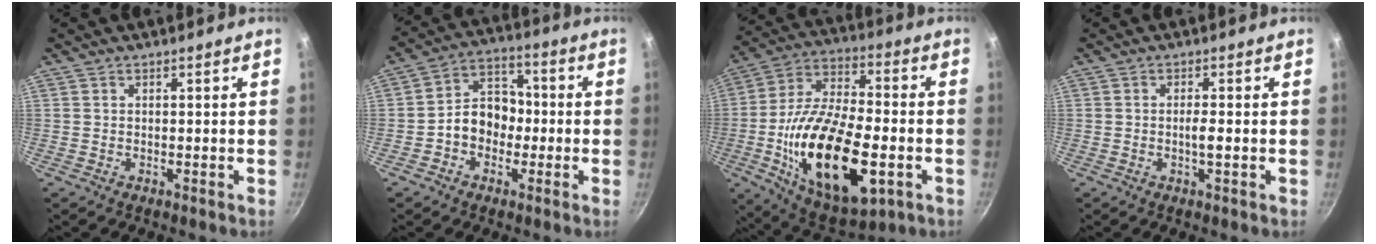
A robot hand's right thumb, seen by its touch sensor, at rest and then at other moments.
{"total": 9.3, "force": [-1.6, 7.4, 5.5], "torque": [-0.039, 0.037, -0.042]}
{"total": 26.5, "force": [-6.4, 12.8, 22.4], "torque": [-0.387, 0.018, -0.104]}
{"total": 2.2, "force": [-0.5, 0.2, 2.2], "torque": [-0.045, 0.000, -0.011]}